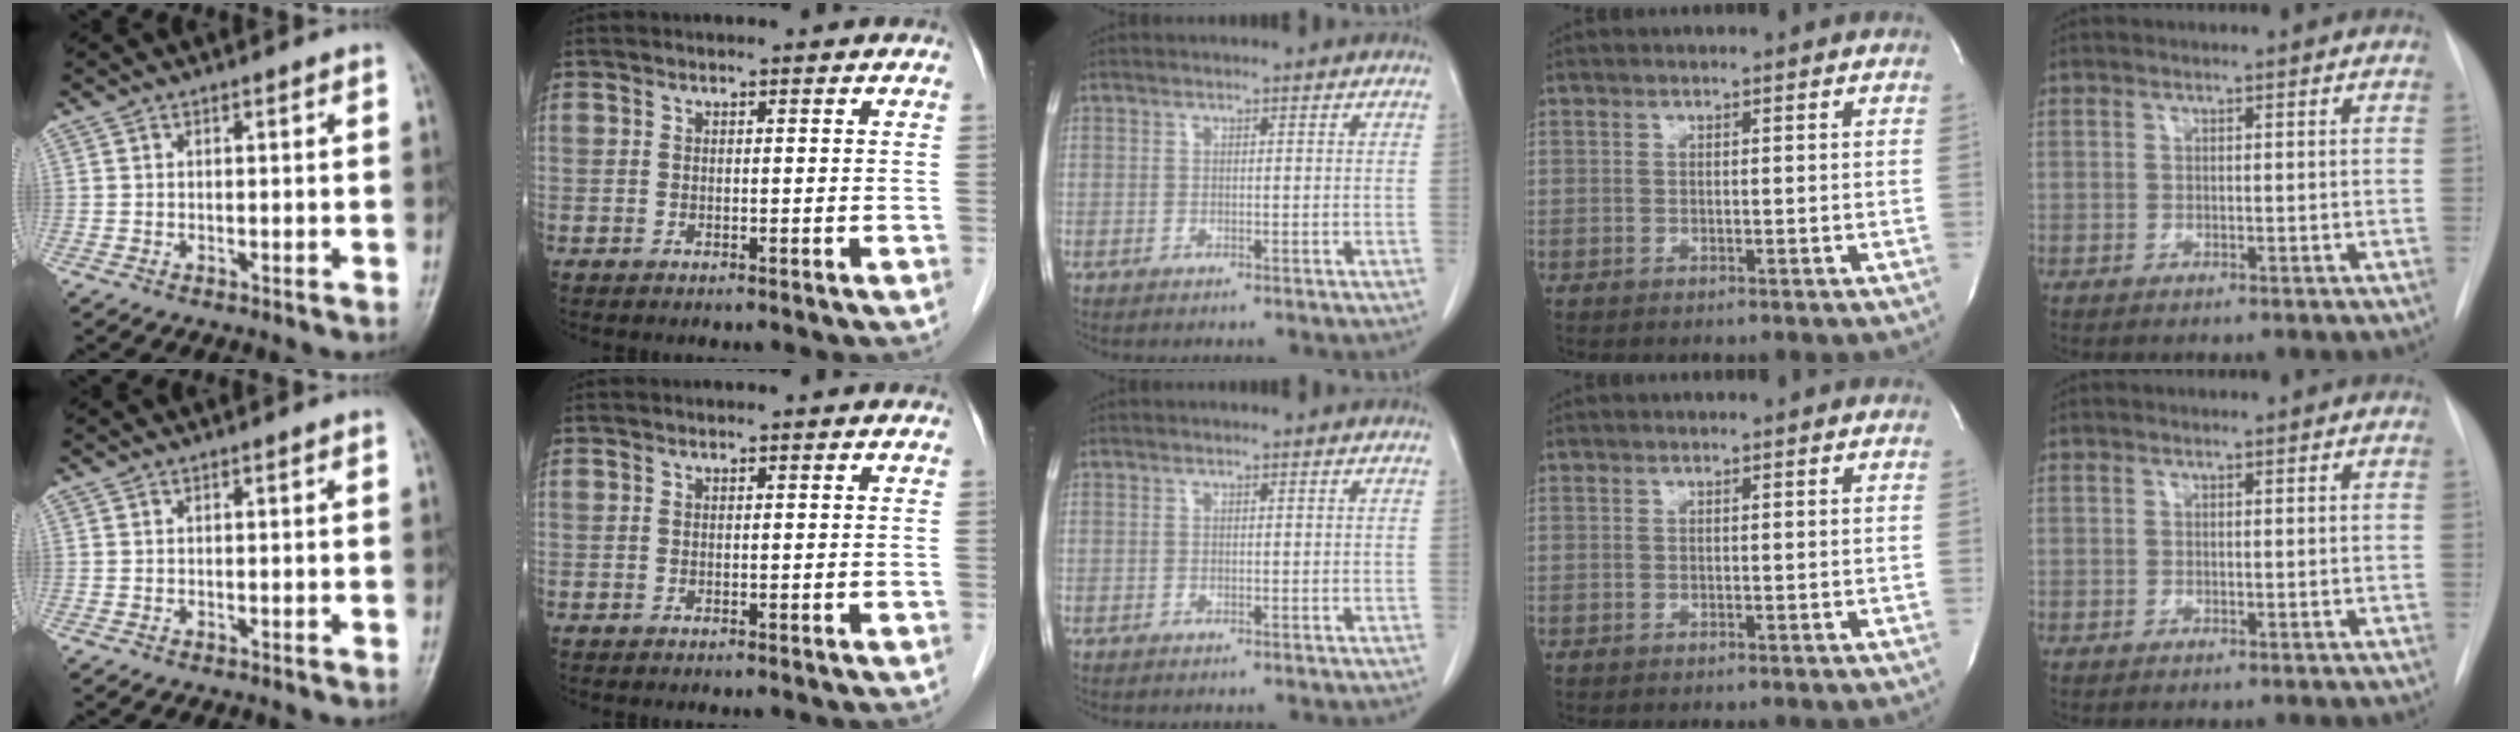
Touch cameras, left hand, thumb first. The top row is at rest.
{}